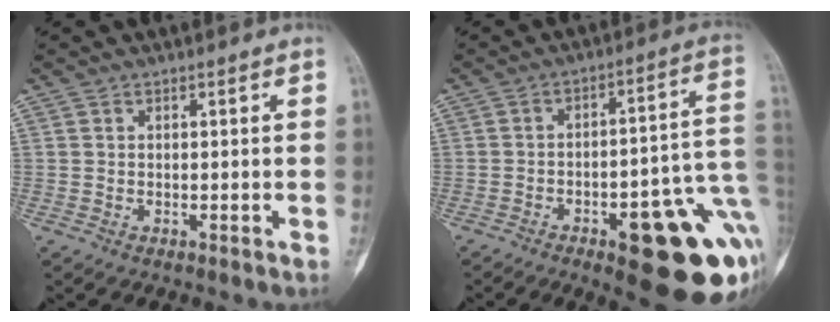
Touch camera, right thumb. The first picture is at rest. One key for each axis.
{"total": 22.4, "fx": -7.6, "fy": 7.0, "fz": 19.9, "tx": -0.190, "ty": 0.039, "tz": -0.086}